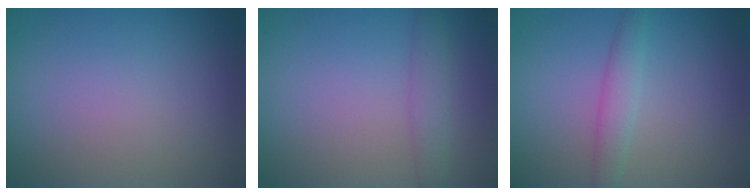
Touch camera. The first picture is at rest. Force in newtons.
{"total": 2.0, "press": 2.0, "slide": 0.0}
{"total": 2.2, "press": 2.2, "slide": 0.2}